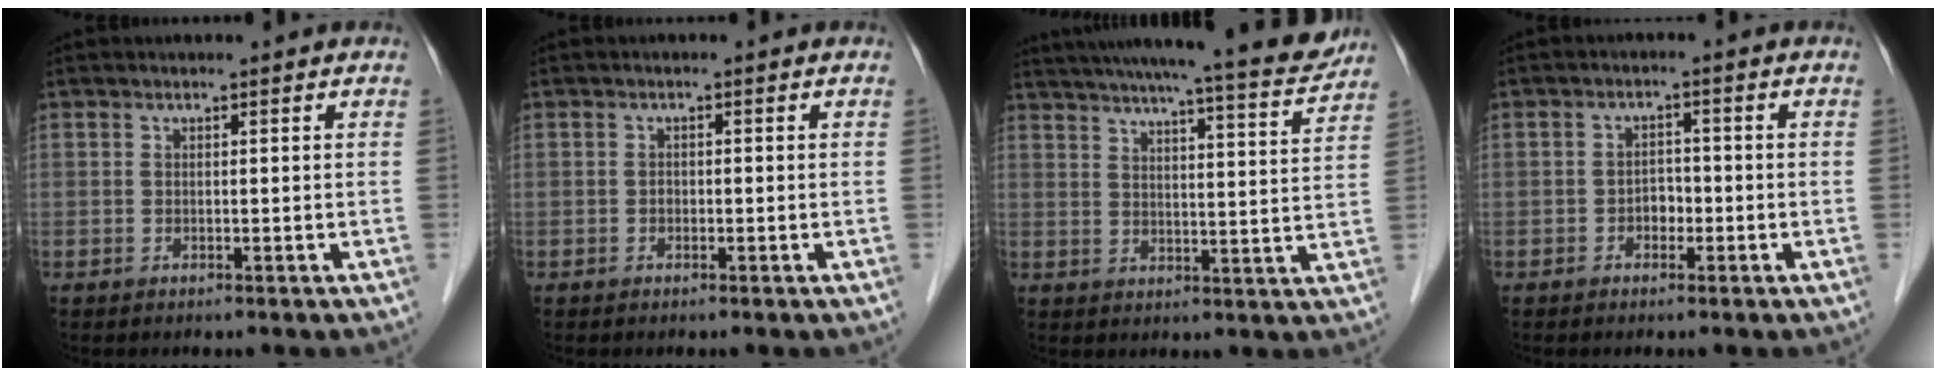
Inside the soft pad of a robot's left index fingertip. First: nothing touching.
{"total": 0.6, "force": [-0.2, 0.5, 0.3], "torque": [-0.004, 0.003, -0.006]}
{"total": 19.7, "force": [17.8, 0.3, 8.4], "torque": [-0.128, -0.023, 0.233]}
{"total": 2.2, "force": [-0.9, 1.5, 1.3], "torque": [-0.016, 0.007, -0.016]}